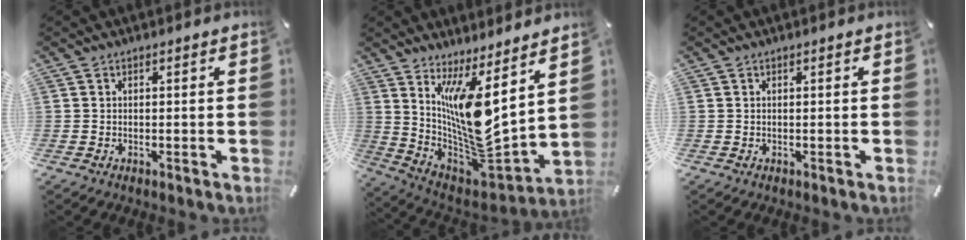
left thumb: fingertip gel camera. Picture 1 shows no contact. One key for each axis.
{"total": 14.6, "fx": 6.5, "fy": 4.4, "fz": 12.3, "tx": -0.254, "ty": -0.097, "tz": 0.109}
{"total": 0.0}